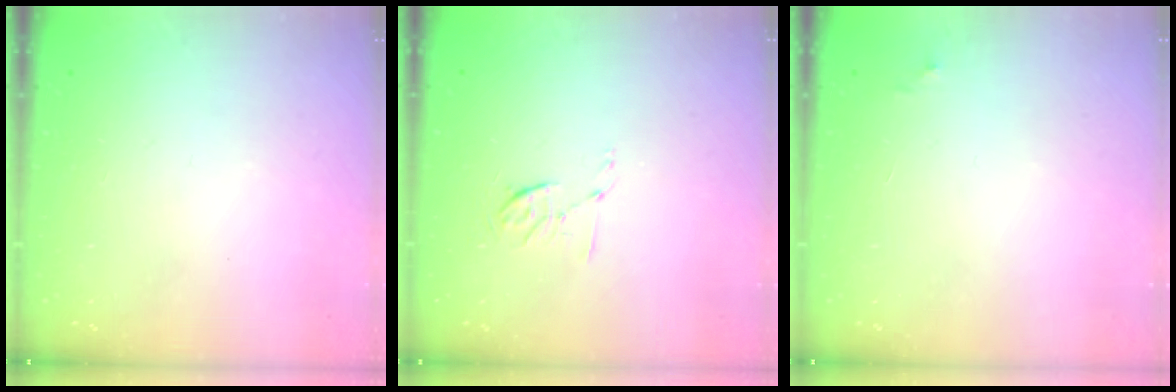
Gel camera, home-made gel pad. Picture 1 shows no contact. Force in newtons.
{"total": 5.4, "press": 5.1, "slide": 1.8}
{"total": 3.3, "press": 3.2, "slide": 0.5}